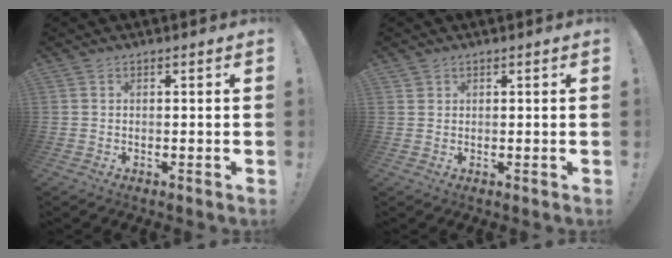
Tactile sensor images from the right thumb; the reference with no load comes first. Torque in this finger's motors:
{"motor_torque": [0.11, 0.03, 0.13, -0.08, -0.03]}